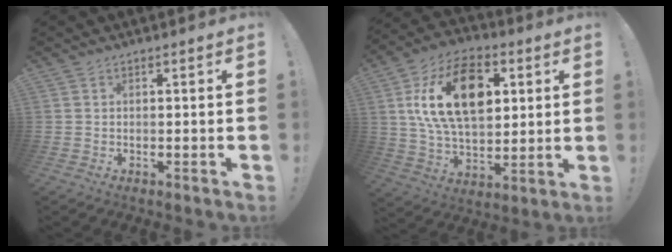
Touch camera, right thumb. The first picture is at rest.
{"total": 21.4, "force": [6.3, 13.6, 15.2], "torque": [-0.256, -0.010, 0.109]}